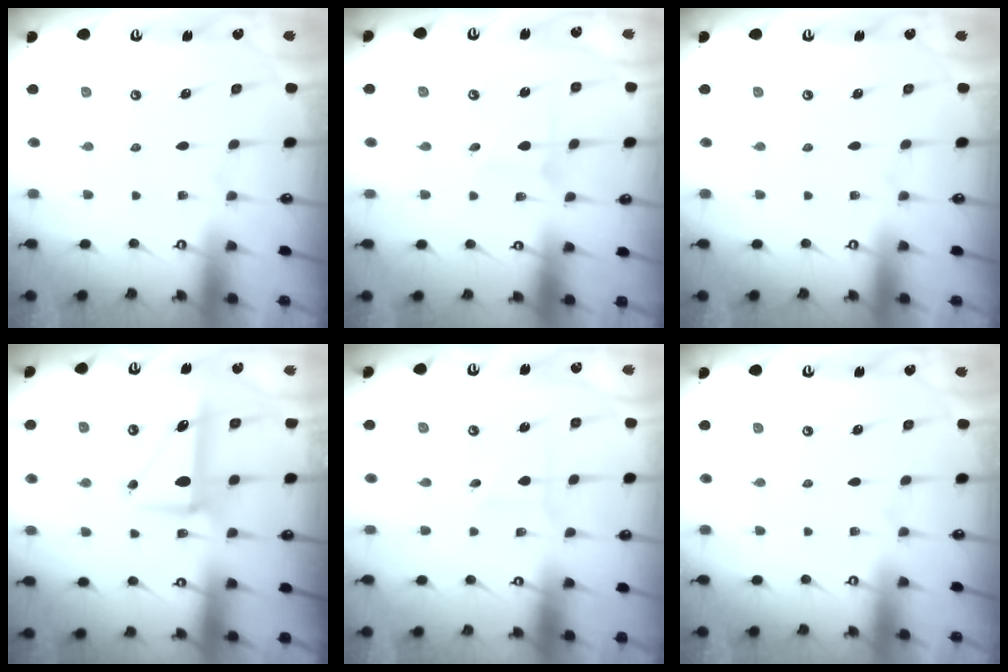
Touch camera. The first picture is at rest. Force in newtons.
{"total": 2.2, "press": 2.2, "slide": 0.1}
{"total": 0.0}
{"total": 8.1, "press": 8.1, "slide": 0.3}
{"total": 2.0, "press": 1.7, "slide": 1.0}
{"total": 0.0}